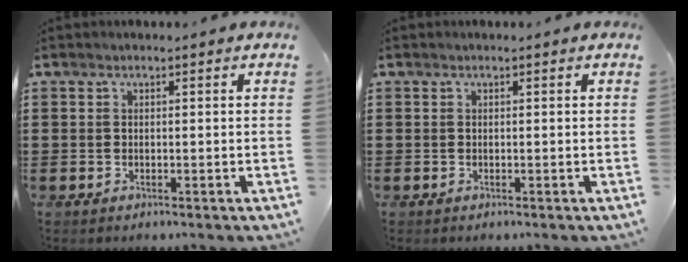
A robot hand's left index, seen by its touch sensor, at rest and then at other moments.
{"total": 0.0}